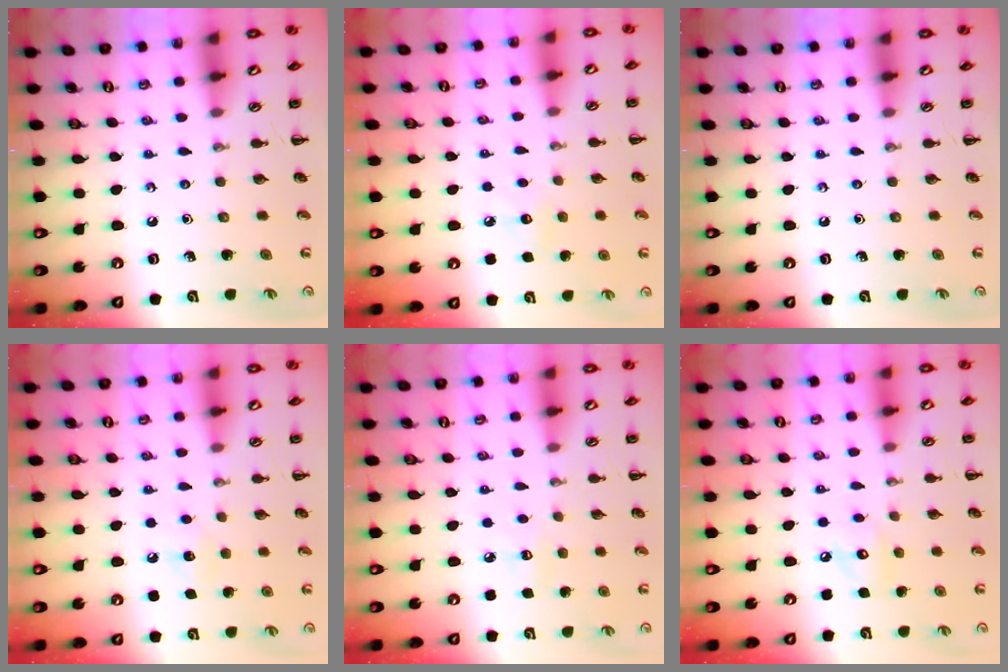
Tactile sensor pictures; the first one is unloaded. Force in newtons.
{"total": 6.5, "press": 6.3, "slide": 1.8}
{"total": 0.0}
{"total": 7.4, "press": 7.2, "slide": 2.0}
{"total": 5.9, "press": 5.7, "slide": 1.5}
{"total": 6.7, "press": 6.6, "slide": 1.1}